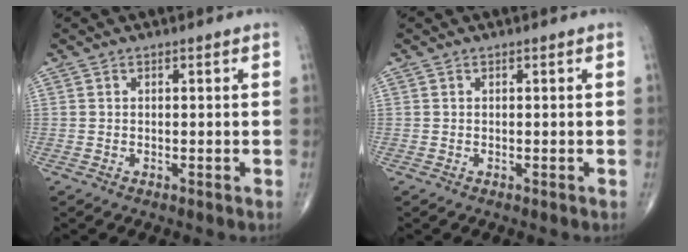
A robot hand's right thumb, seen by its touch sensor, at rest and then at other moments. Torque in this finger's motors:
{"motor_torque": [0.00, 0.00, 0.08, 0.08, 0.00]}